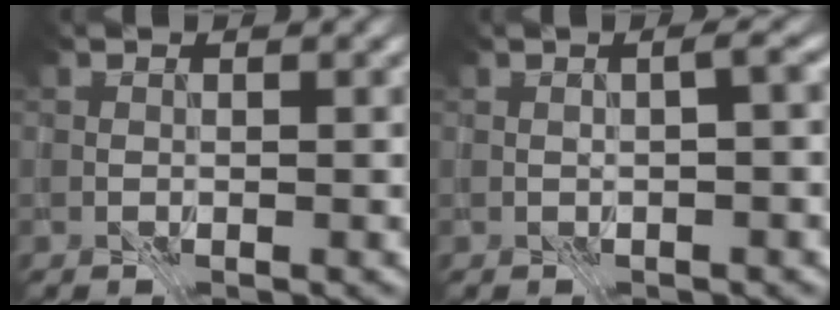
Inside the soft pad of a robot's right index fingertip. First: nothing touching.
{"total": 1.3, "force": [-0.4, 0.1, 1.2], "torque": [-0.021, 0.003, -0.009]}